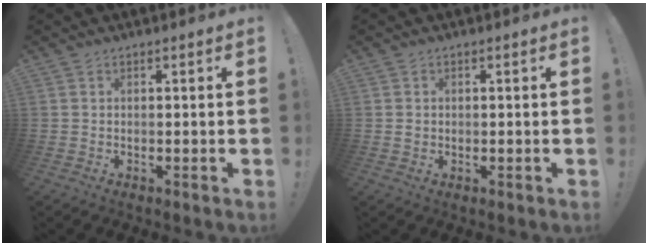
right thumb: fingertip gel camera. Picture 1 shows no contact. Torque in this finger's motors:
{"motor_torque": [-0.20, 0.32, -0.14, 0.08, 0.00]}